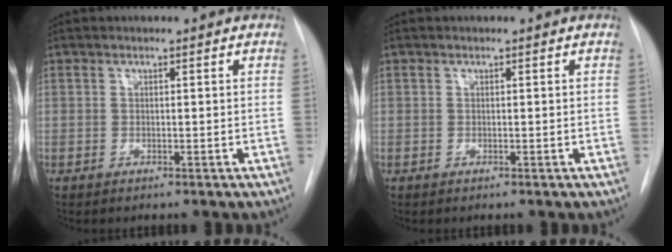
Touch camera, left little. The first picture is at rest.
{"total": 0.0}